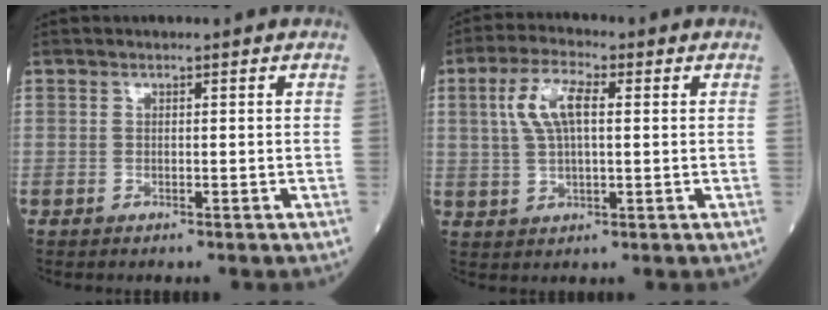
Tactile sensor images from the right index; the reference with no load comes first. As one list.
[{"total": 7.2, "force": [1.8, 2.4, 6.6], "torque": [-0.142, 0.014, 0.037]}]